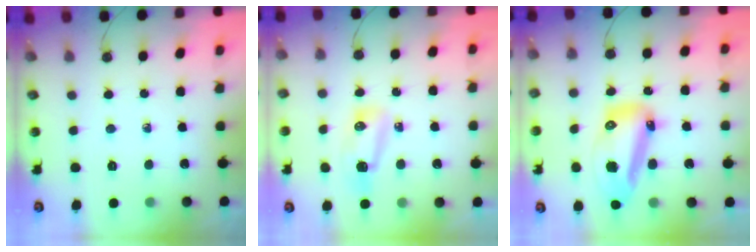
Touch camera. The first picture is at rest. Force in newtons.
{"total": 15.7, "press": 10.1, "slide": 12.1}
{"total": 16.0, "press": 15.8, "slide": 2.3}